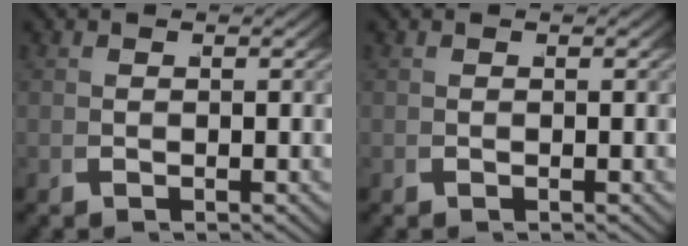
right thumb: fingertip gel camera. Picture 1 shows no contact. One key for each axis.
{"total": 0.0}